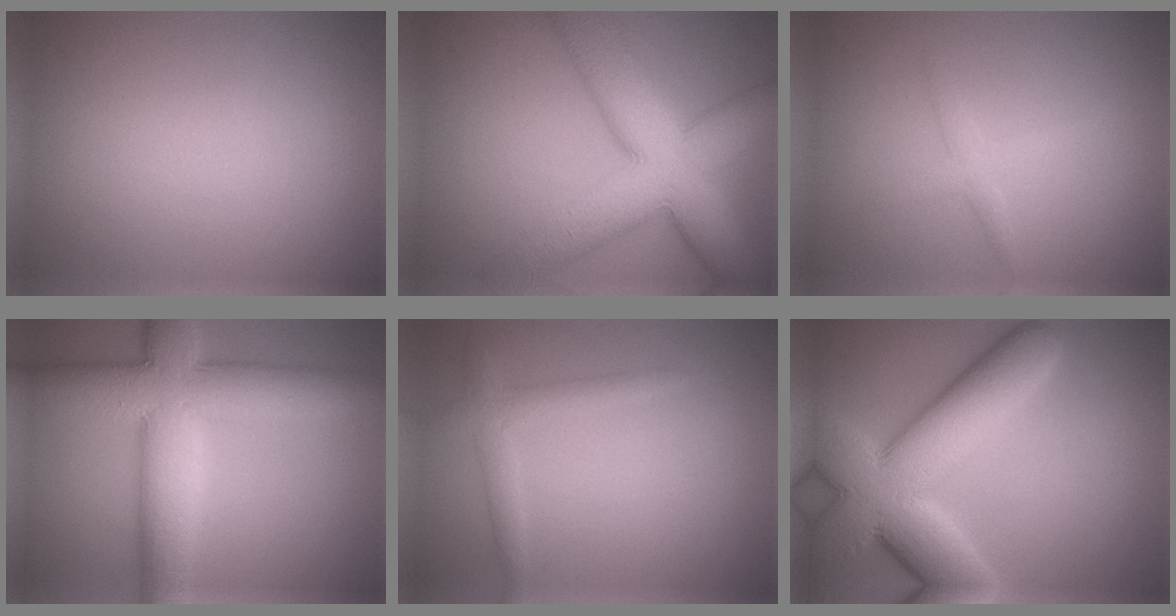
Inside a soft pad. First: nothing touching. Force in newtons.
{"total": 11.4, "press": 11.4, "slide": 0.6}
{"total": 1.6, "press": 1.6, "slide": 0.0}
{"total": 10.7, "press": 10.7, "slide": 0.1}
{"total": 2.1, "press": 2.1, "slide": 0.1}
{"total": 12.8, "press": 12.8, "slide": 0.8}